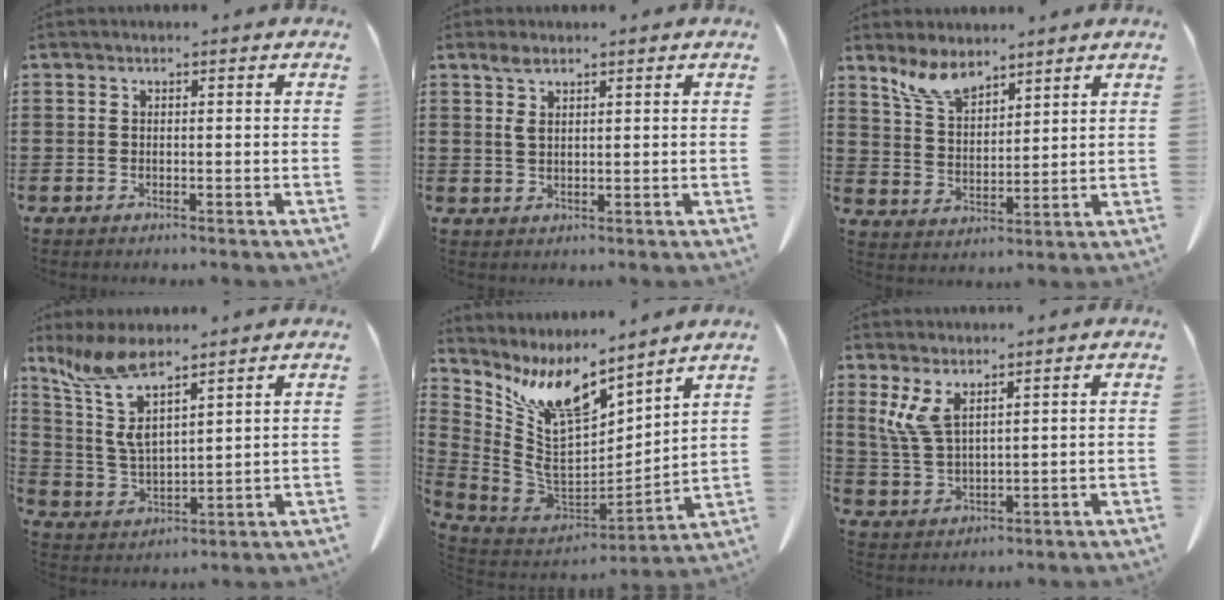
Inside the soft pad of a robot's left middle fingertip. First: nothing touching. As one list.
[{"total": 2.7, "force": [1.5, 1.0, 2.0], "torque": [-0.047, 0.002, 0.027]}, {"total": 6.5, "force": [5.6, 2.0, 2.7], "torque": [-0.070, -0.018, 0.106]}, {"total": 10.2, "force": [6.6, 3.1, 7.2], "torque": [-0.184, -0.028, 0.114]}, {"total": 12.2, "force": [8.1, 4.6, 7.8], "torque": [-0.201, -0.053, 0.144]}, {"total": 5.6, "force": [3.0, 2.0, 4.3], "torque": [-0.116, -0.010, 0.048]}]